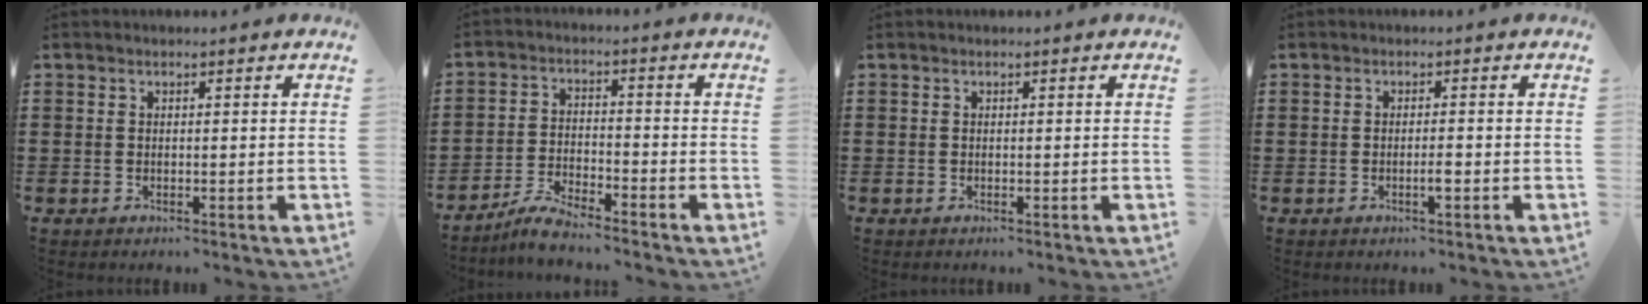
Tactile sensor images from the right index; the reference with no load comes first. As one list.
[{"total": 4.5, "force": [-4.3, 0.2, 1.3], "torque": [-0.038, 0.001, -0.089]}, {"total": 0.0}, {"total": 1.7, "force": [-0.7, 0.1, 1.5], "torque": [-0.027, -0.001, -0.012]}]